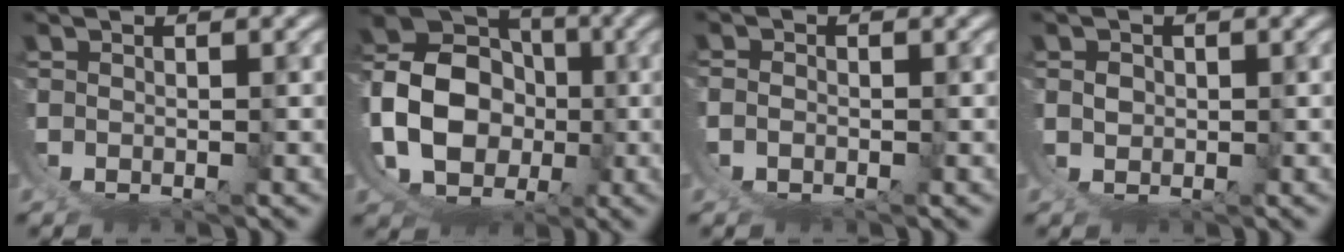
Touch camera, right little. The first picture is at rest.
{"total": 13.9, "force": [2.5, 11.0, 8.0], "torque": [-0.207, -0.050, 0.064]}
{"total": 2.2, "force": [0.0, 1.9, 0.9], "torque": [-0.033, -0.005, 0.000]}
{"total": 1.5, "force": [1.4, 0.6, 0.1], "torque": [-0.008, 0.002, 0.023]}